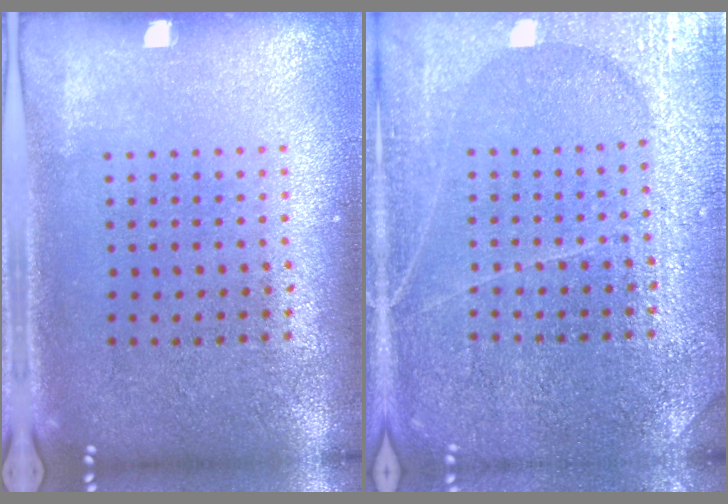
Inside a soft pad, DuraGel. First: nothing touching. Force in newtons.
{"total": 3.7, "press": 3.7, "slide": 0.4}